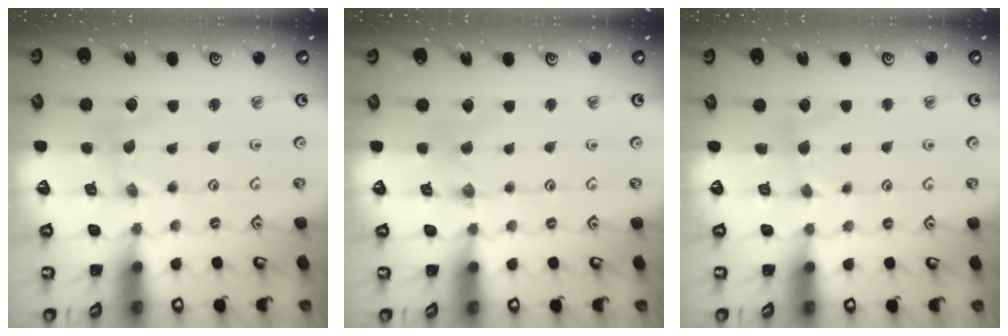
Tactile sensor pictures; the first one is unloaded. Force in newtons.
{"total": 0.0}
{"total": 2.9, "press": 2.9, "slide": 0.4}